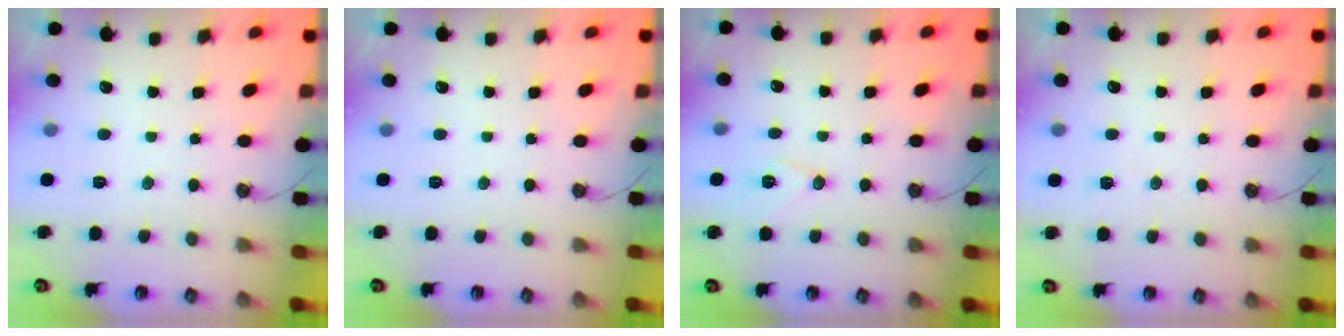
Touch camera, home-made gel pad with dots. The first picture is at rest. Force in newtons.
{"total": 0.0}
{"total": 7.4, "press": 6.5, "slide": 3.6}
{"total": 5.0, "press": 4.8, "slide": 1.4}